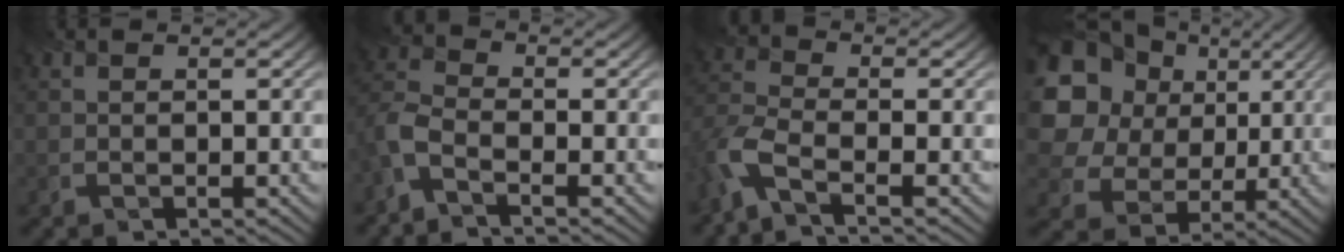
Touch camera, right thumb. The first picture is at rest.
{"total": 4.6, "force": [-3.0, 1.6, 3.1], "torque": [-0.081, -0.010, -0.080]}
{"total": 6.0, "force": [-3.7, 1.8, 4.4], "torque": [-0.104, -0.007, -0.094]}
{"total": 15.1, "force": [5.7, 11.9, 7.4], "torque": [-0.211, 0.043, 0.092]}